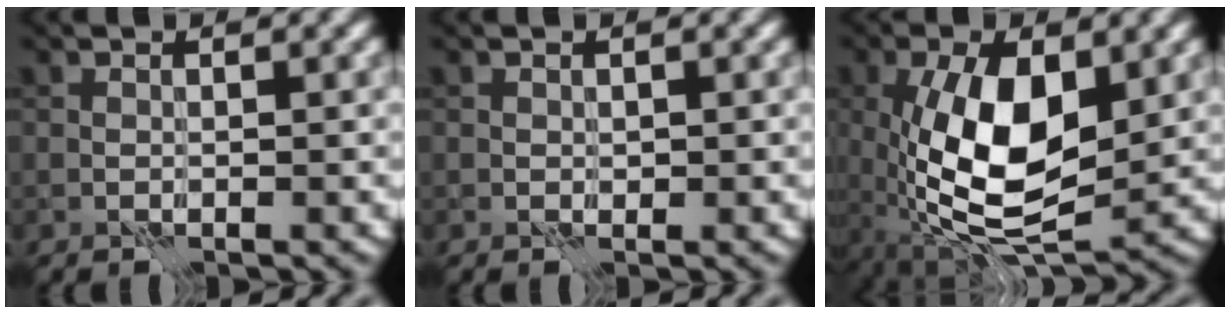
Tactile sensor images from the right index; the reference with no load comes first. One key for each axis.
{"total": 0.5, "fx": -0.1, "fy": 0.5, "fz": 0.2, "tx": -0.001, "ty": -0.003, "tz": 0.002}
{"total": 11.0, "fx": -0.5, "fy": 5.2, "fz": 9.7, "tx": -0.188, "ty": -0.006, "tz": -0.009}